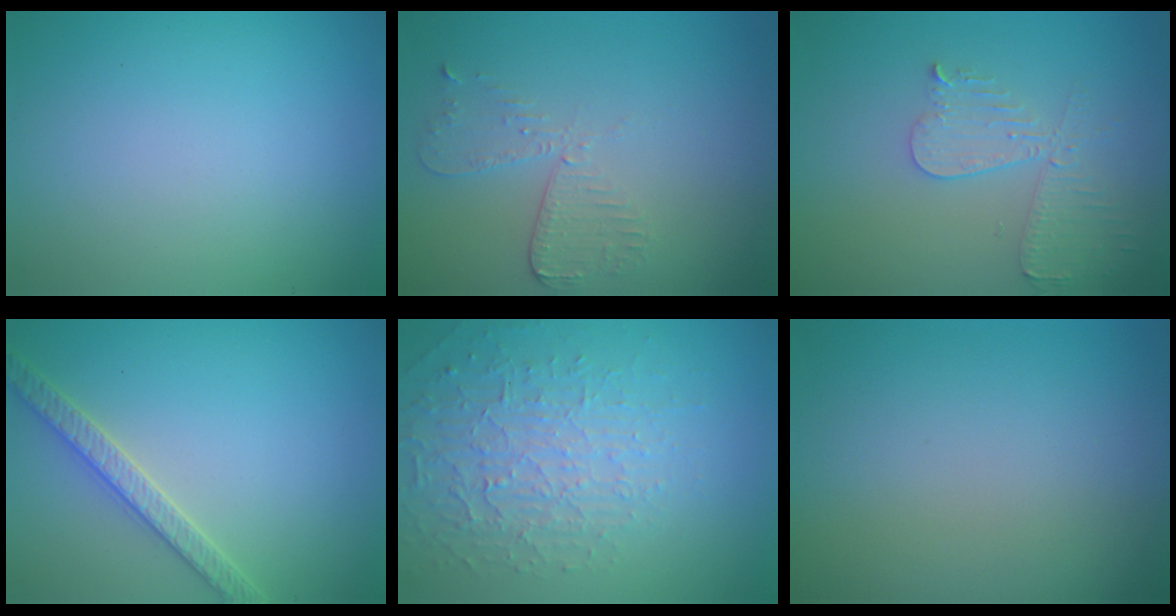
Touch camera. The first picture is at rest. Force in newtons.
{"total": 2.7, "press": 2.4, "slide": 1.2}
{"total": 3.6, "press": 3.2, "slide": 1.8}
{"total": 2.7, "press": 2.7, "slide": 0.3}
{"total": 5.1, "press": 3.4, "slide": 3.7}
{"total": 0.0}